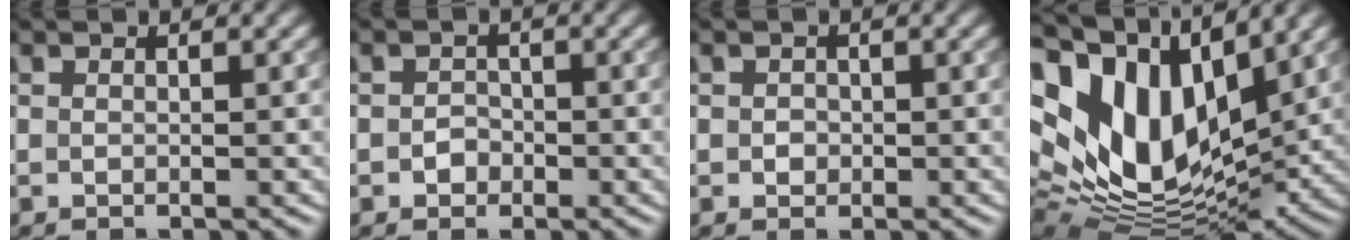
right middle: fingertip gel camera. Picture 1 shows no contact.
{"total": 1.4, "force": [-0.4, 1.3, 0.4], "torque": [0.001, 0.002, -0.010]}
{"total": 1.1, "force": [0.1, 1.0, 0.4], "torque": [0.000, -0.001, 0.000]}
{"total": 16.7, "force": [5.8, 9.8, 12.2], "torque": [-0.260, 0.017, 0.108]}